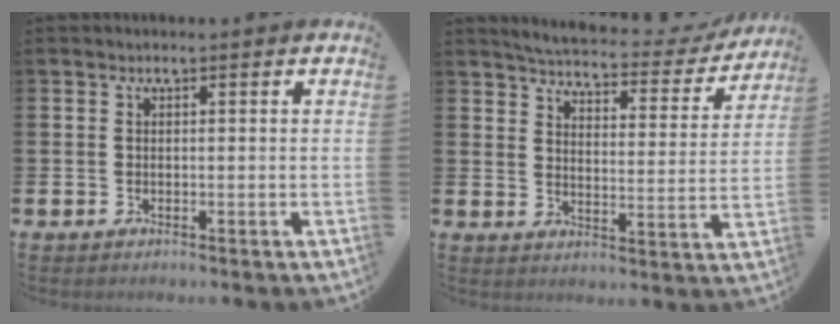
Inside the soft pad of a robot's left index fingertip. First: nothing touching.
{"total": 4.6, "force": [4.4, 0.8, 1.1], "torque": [-0.034, -0.038, 0.067]}